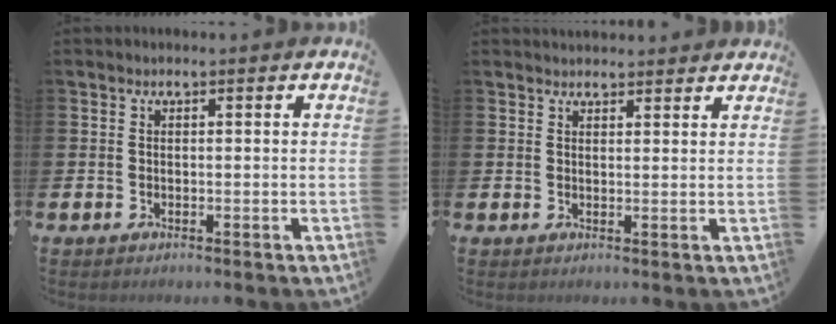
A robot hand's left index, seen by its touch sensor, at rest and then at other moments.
{"total": 2.2, "force": [2.2, 0.5, -0.1], "torque": [0.005, -0.009, 0.040]}